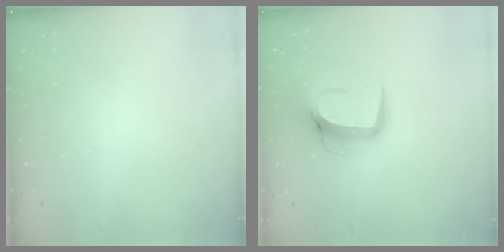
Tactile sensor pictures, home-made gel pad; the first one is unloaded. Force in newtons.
{"total": 12.3, "press": 12.2, "slide": 1.3}